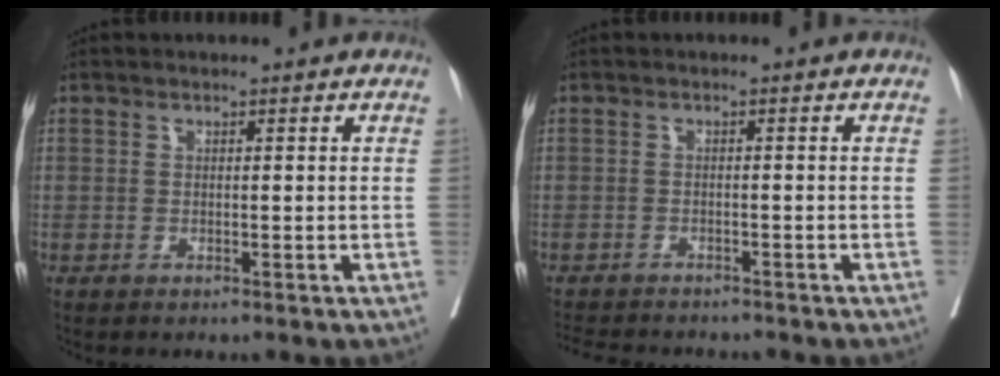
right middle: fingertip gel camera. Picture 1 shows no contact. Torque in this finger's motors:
{"motor_torque": [-0.04, -0.03, 0.00, 0.00]}